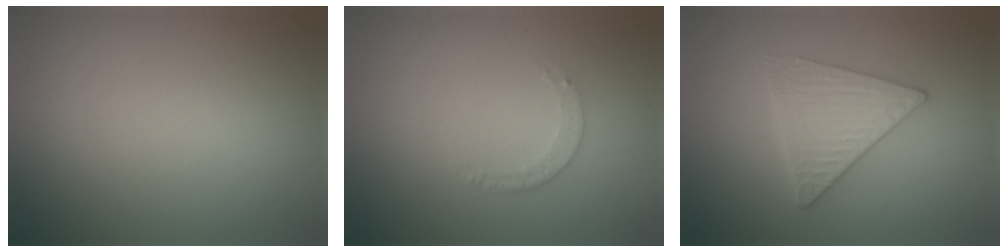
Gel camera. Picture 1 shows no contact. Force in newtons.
{"total": 0.8, "press": 0.6, "slide": 0.6}
{"total": 3.3, "press": 3.2, "slide": 0.3}